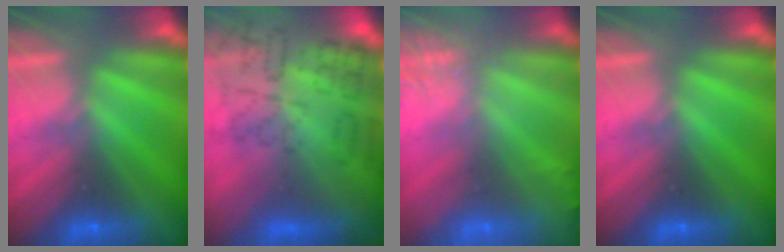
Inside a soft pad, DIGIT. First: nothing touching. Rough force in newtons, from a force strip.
{"total": 9.3}
{"total": 2.4}
{"total": 0.0}